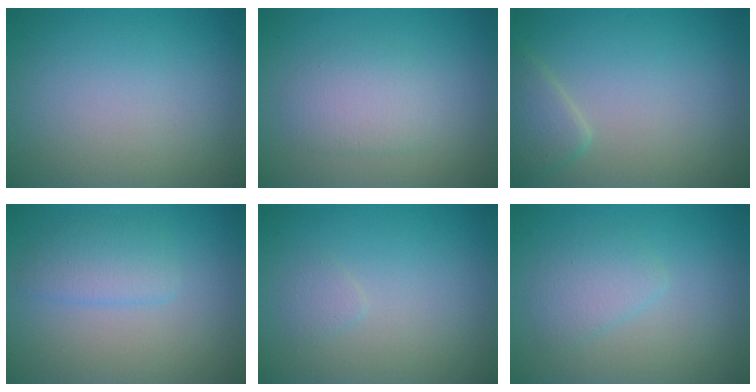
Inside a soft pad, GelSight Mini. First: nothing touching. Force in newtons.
{"total": 2.4, "press": 2.3, "slide": 0.4}
{"total": 2.2, "press": 2.2, "slide": 0.2}
{"total": 2.4, "press": 2.4, "slide": 0.1}
{"total": 0.8, "press": 0.8, "slide": 0.0}
{"total": 2.1, "press": 2.1, "slide": 0.1}